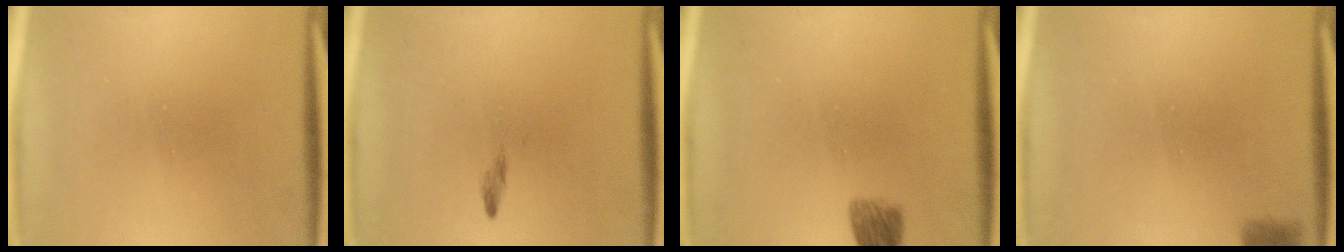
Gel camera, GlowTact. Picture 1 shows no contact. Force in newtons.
{"total": 0.7}
{"total": 4.5}
{"total": 2.9}